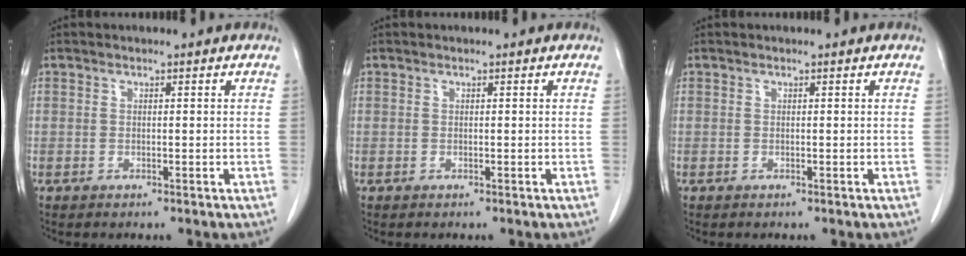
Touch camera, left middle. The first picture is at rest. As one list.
[{"total": 0.0}, {"total": 0.0}]